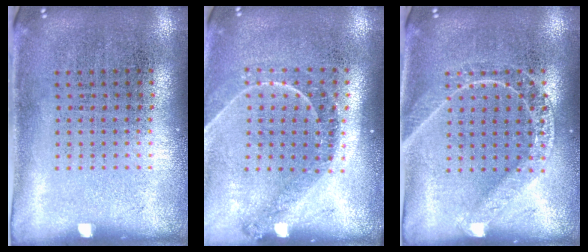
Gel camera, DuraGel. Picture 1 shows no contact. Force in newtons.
{"total": 1.3, "press": 1.3, "slide": 0.2}
{"total": 2.2, "press": 2.1, "slide": 0.3}